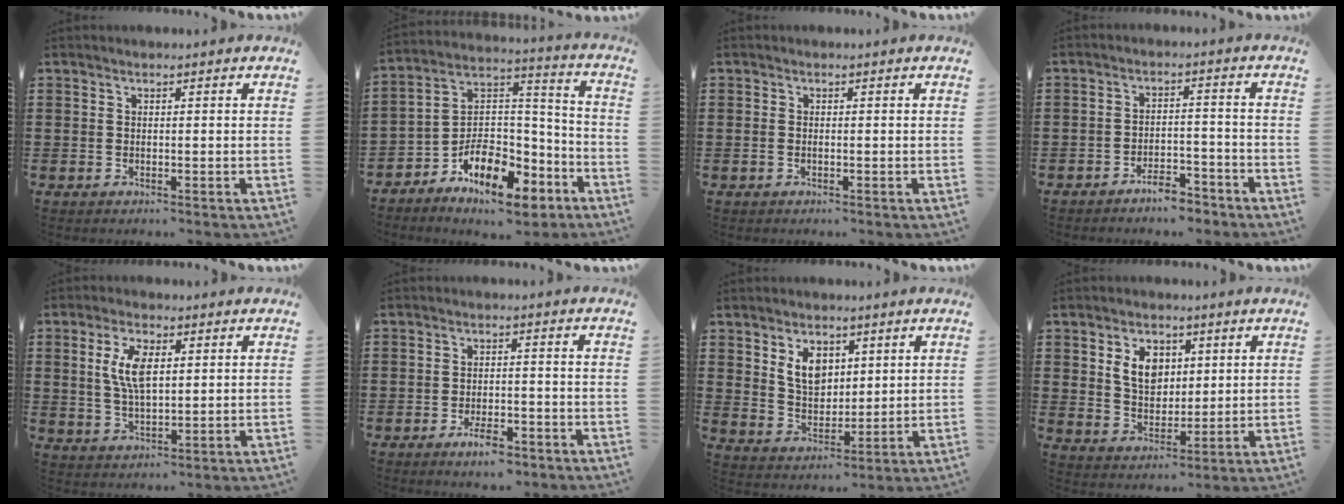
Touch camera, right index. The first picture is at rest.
{"total": 10.7, "force": [-7.3, 5.6, 5.5], "torque": [-0.100, 0.030, -0.133]}
{"total": 0.6, "force": [-0.3, 0.2, 0.5], "torque": [-0.011, -0.004, -0.004]}
{"total": 4.2, "force": [-4.0, 0.9, 1.1], "torque": [-0.019, 0.011, -0.079]}
{"total": 6.7, "force": [1.6, 2.9, 5.8], "torque": [-0.120, 0.010, 0.026]}
{"total": 4.1, "force": [-2.9, 1.2, 2.7], "torque": [-0.051, 0.005, -0.054]}
{"total": 6.0, "force": [2.6, 4.2, 3.5], "torque": [-0.076, 0.010, 0.046]}
{"total": 6.5, "force": [2.2, 4.9, 3.8], "torque": [-0.085, 0.013, 0.036]}